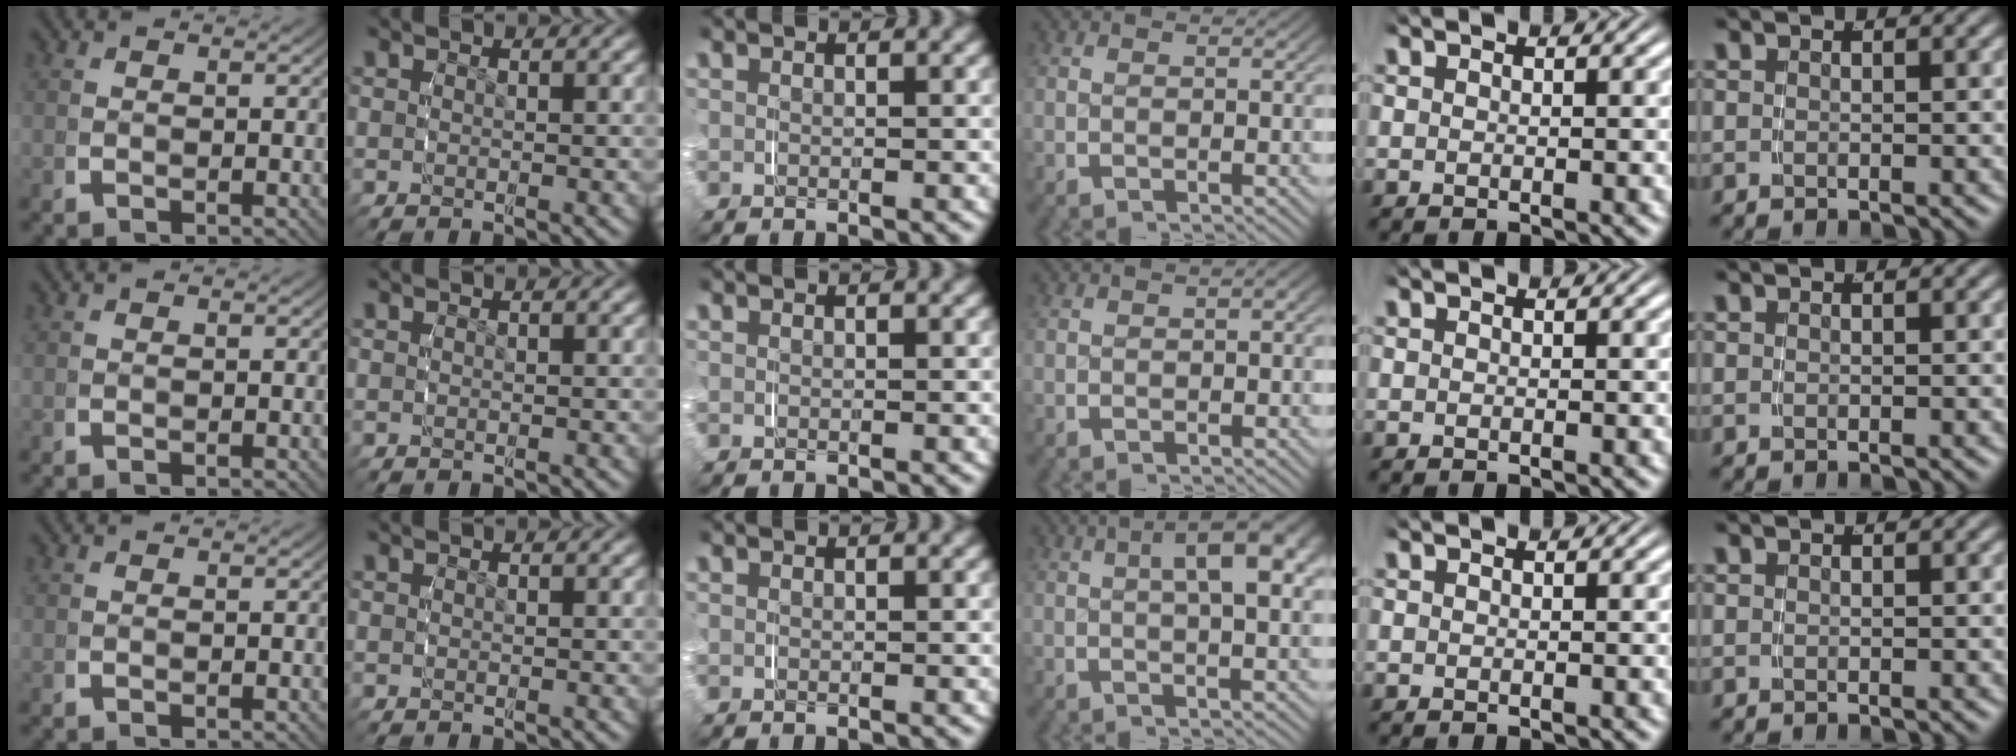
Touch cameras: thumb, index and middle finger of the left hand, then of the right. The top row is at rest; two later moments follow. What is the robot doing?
{"motion": "grasp_and_lifting", "object": "measuring cup"}